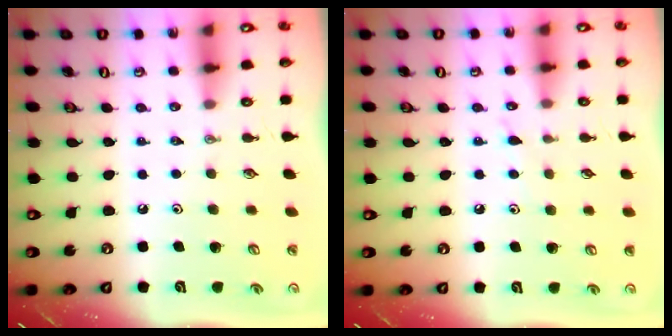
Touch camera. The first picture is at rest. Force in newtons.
{"total": 6.5, "press": 6.5, "slide": 0.6}